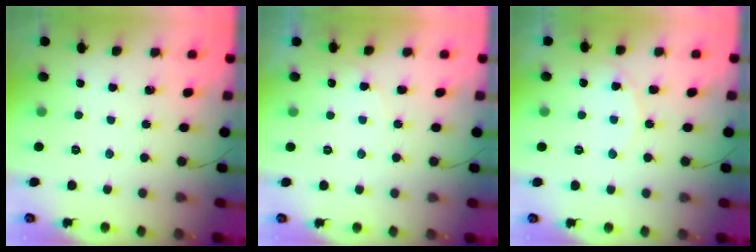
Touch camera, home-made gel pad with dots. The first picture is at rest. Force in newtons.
{"total": 5.2, "press": 5.2, "slide": 0.3}
{"total": 7.1, "press": 7.1, "slide": 0.9}